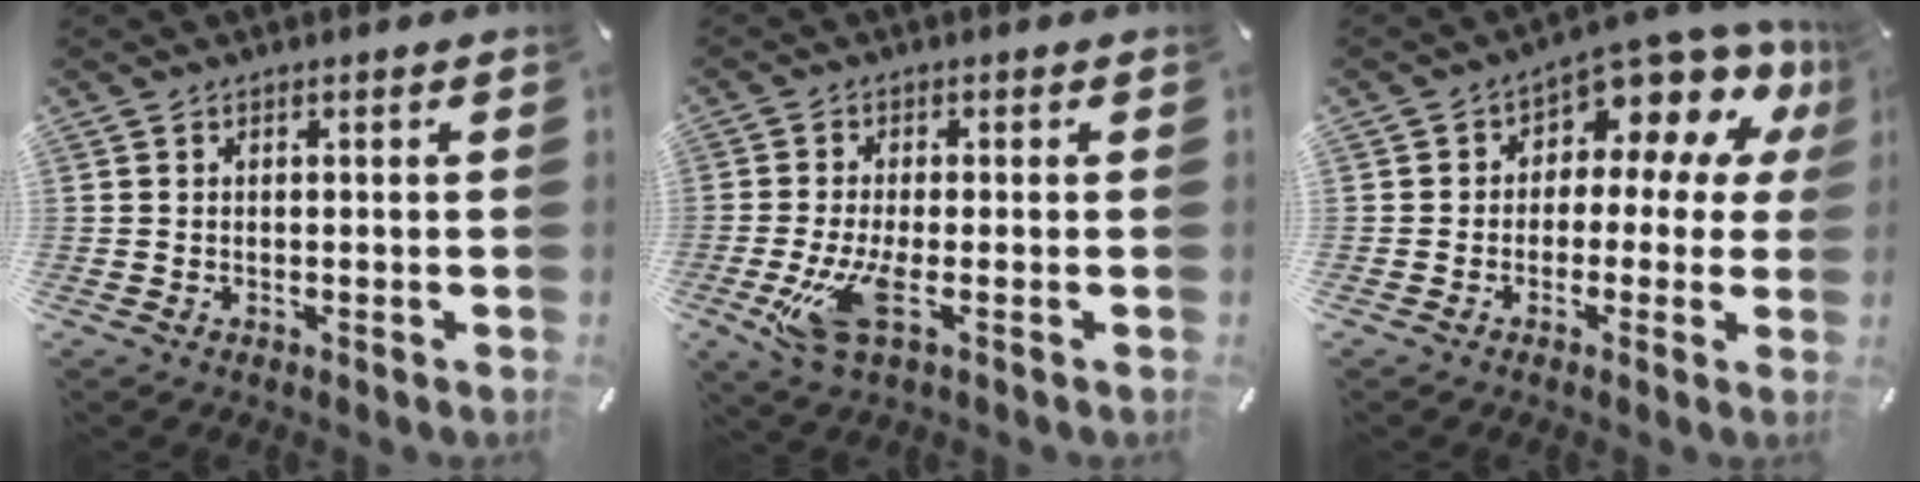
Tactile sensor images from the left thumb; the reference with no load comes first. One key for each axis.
{"total": 9.0, "fx": -2.6, "fy": 3.4, "fz": 7.9, "tx": -0.169, "ty": -0.012, "tz": -0.043}
{"total": 9.3, "fx": 5.5, "fy": 4.8, "fz": 5.8, "tx": -0.083, "ty": -0.057, "tz": 0.093}